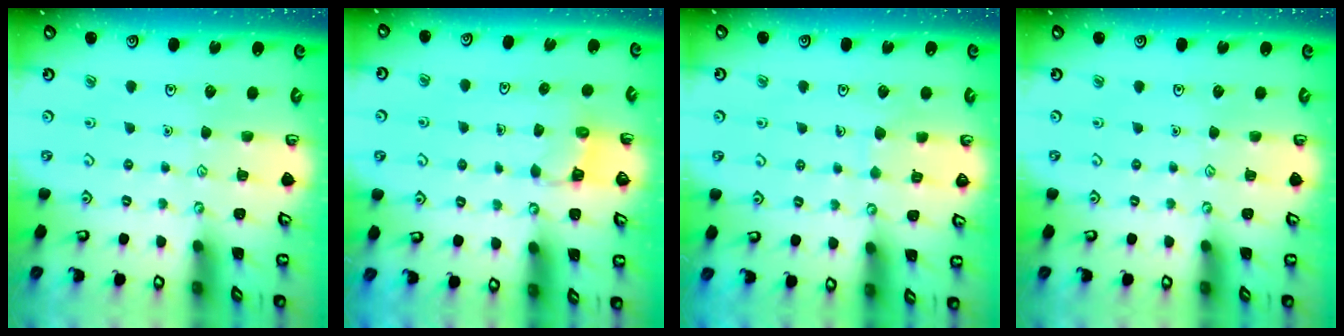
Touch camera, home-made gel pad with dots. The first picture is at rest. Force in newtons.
{"total": 2.9, "press": 2.9, "slide": 0.3}
{"total": 4.9, "press": 4.8, "slide": 0.3}
{"total": 0.0}